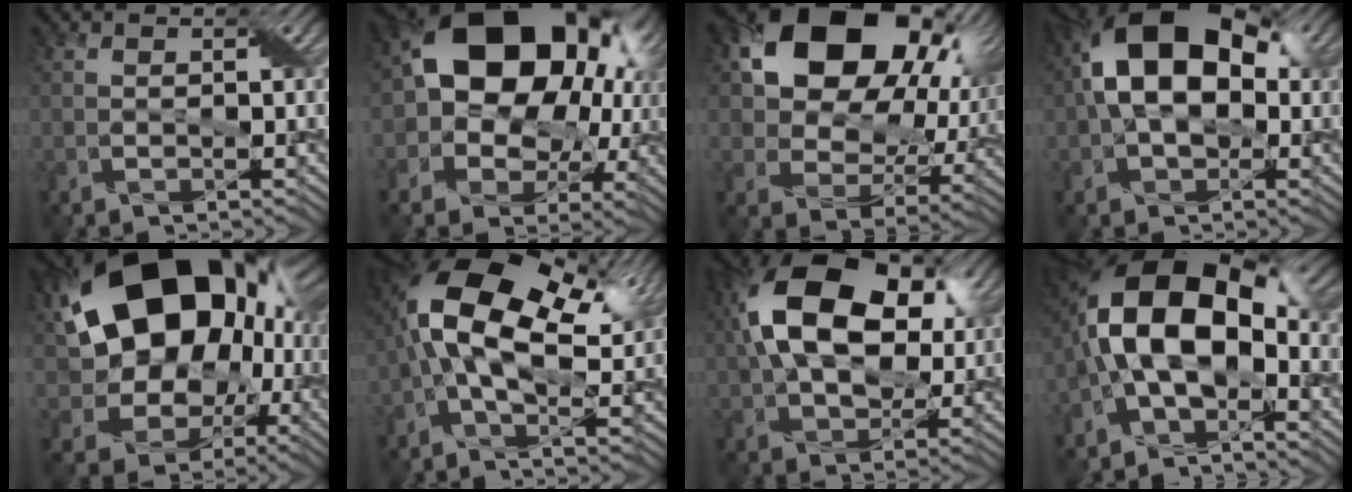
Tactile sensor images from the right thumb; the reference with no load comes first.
{"total": 18.7, "force": [3.4, 14.3, 11.5], "torque": [-0.182, -0.011, 0.067]}
{"total": 19.4, "force": [7.9, 13.7, 11.3], "torque": [-0.217, 0.030, 0.162]}
{"total": 14.8, "force": [2.0, 9.5, 11.2], "torque": [-0.192, 0.026, 0.019]}
{"total": 18.9, "force": [3.7, 13.9, 12.3], "torque": [-0.220, -0.016, 0.080]}
{"total": 15.9, "force": [3.9, 7.8, 13.3], "torque": [-0.257, 0.012, 0.054]}
{"total": 16.8, "force": [4.4, 10.4, 12.5], "torque": [-0.242, 0.024, 0.064]}
{"total": 14.4, "force": [-1.4, 7.9, 12.0], "torque": [-0.215, 0.024, -0.046]}